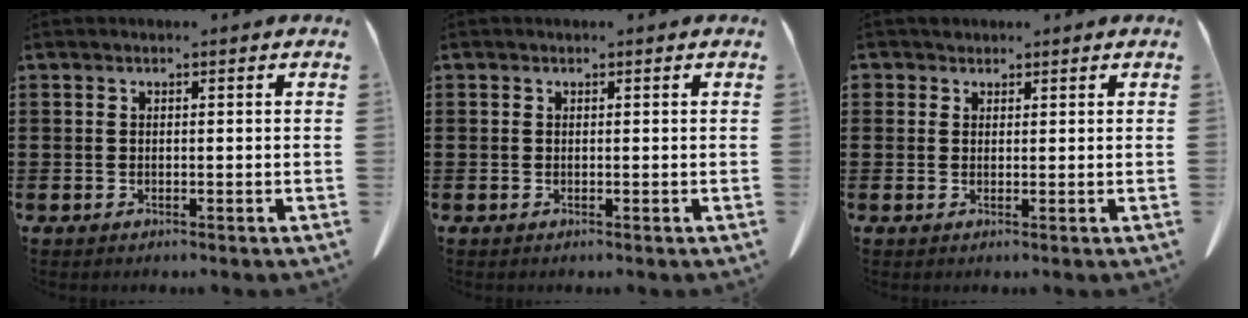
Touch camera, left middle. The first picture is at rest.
{"total": 0.0}
{"total": 1.4, "force": [1.0, 1.0, 0.0], "torque": [-0.005, 0.005, 0.021]}